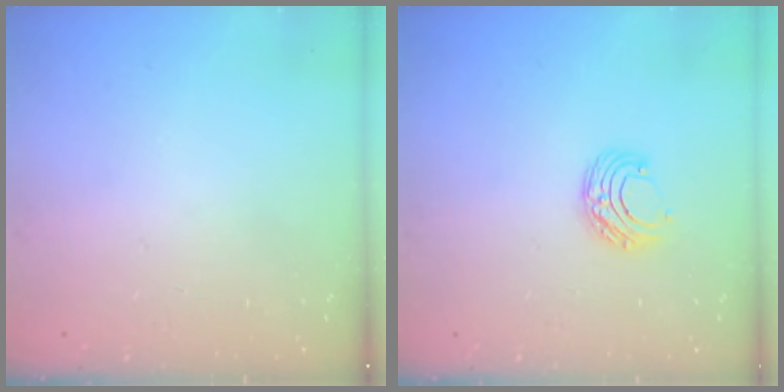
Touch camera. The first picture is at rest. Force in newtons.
{"total": 6.4, "press": 6.3, "slide": 0.6}